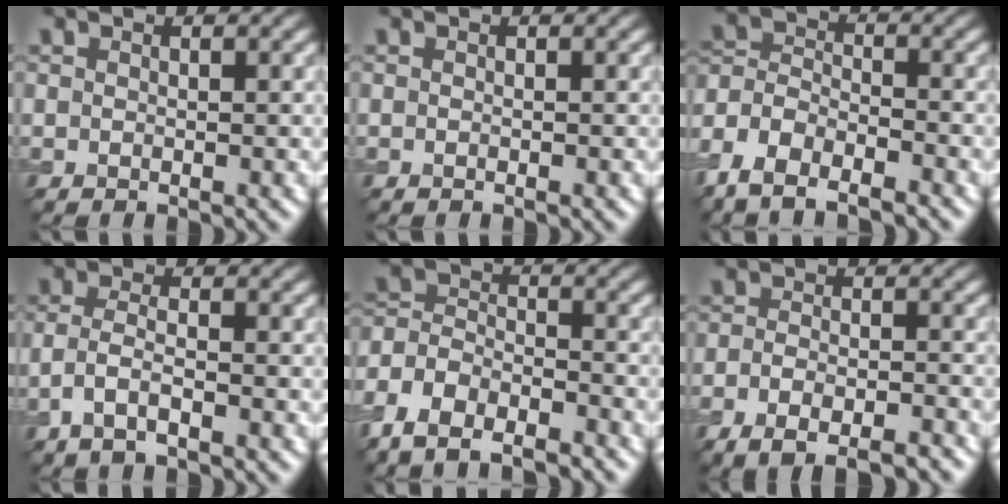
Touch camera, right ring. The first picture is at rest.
{"total": 0.0}
{"total": 7.3, "force": [-5.3, 3.4, 3.7], "torque": [-0.068, -0.005, -0.105]}
{"total": 2.6, "force": [-1.1, 0.9, 2.1], "torque": [-0.048, 0.002, -0.028]}
{"total": 8.1, "force": [-6.0, 4.0, 3.7], "torque": [-0.064, -0.003, -0.115]}
{"total": 5.4, "force": [-3.5, 1.9, 3.6], "torque": [-0.057, -0.006, -0.058]}